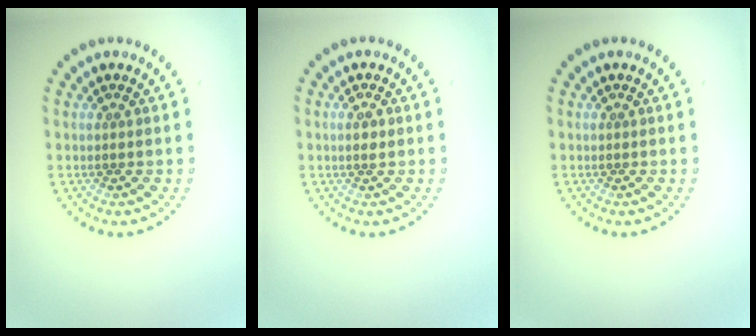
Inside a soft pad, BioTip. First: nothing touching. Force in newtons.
{"total": 0.6, "press": 0.6, "slide": 0.1}
{"total": 0.0}